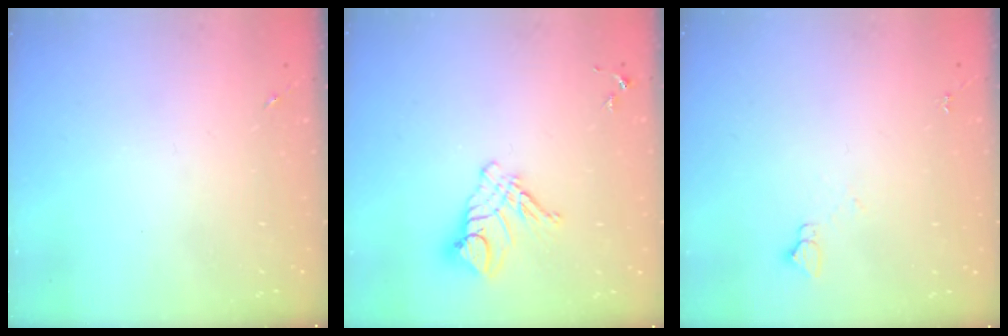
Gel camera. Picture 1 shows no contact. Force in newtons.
{"total": 10.7, "press": 10.6, "slide": 1.1}
{"total": 3.1, "press": 3.1, "slide": 0.3}